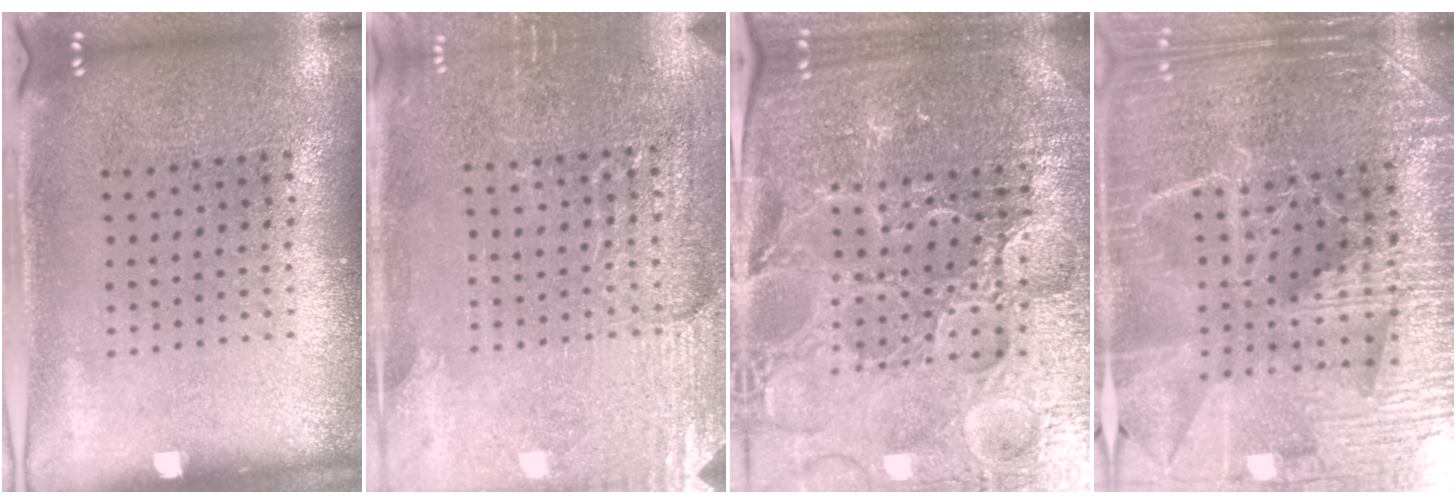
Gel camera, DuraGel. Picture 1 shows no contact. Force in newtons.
{"total": 2.9, "press": 2.9, "slide": 0.2}
{"total": 5.5, "press": 5.1, "slide": 2.1}
{"total": 4.8, "press": 4.5, "slide": 1.7}